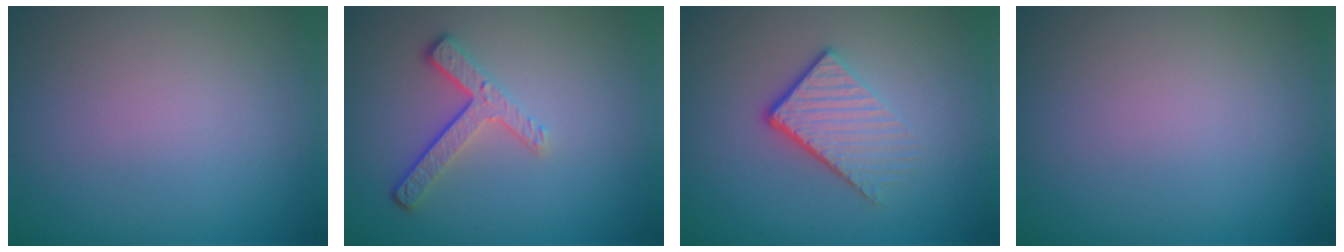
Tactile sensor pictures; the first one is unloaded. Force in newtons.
{"total": 3.4, "press": 2.6, "slide": 2.3}
{"total": 3.9, "press": 2.7, "slide": 2.9}
{"total": 0.0}